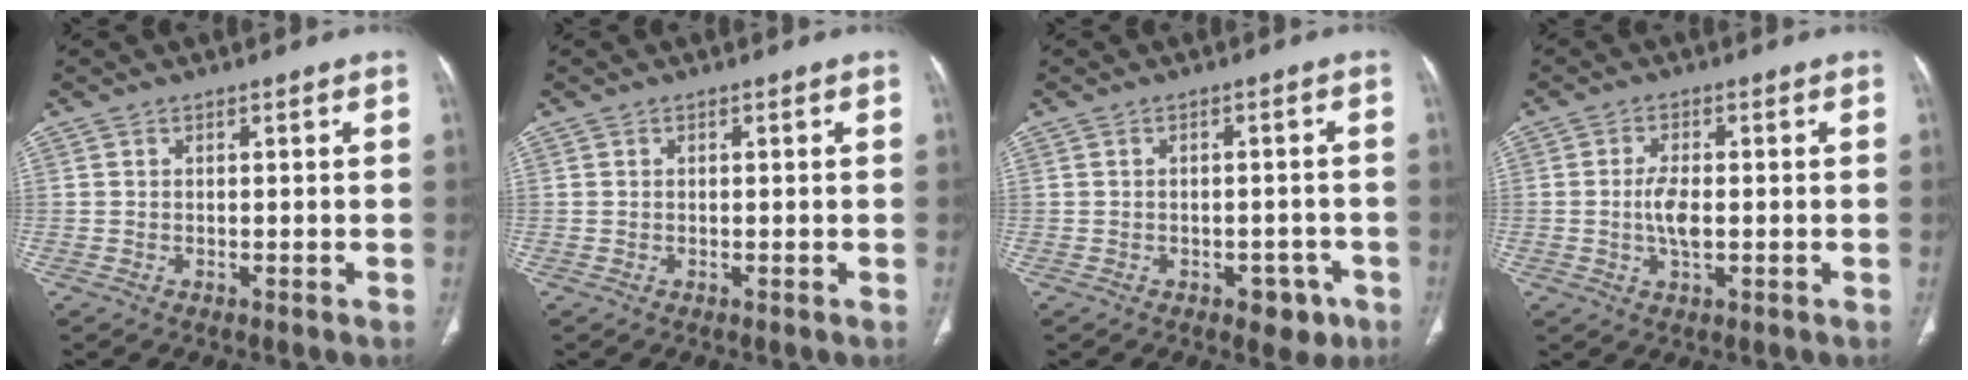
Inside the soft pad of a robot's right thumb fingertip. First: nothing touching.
{"total": 0.0}
{"total": 4.5, "force": [-2.5, 2.8, 2.6], "torque": [-0.012, 0.014, -0.027]}
{"total": 4.6, "force": [-0.4, 2.0, 4.1], "torque": [-0.083, 0.001, -0.010]}